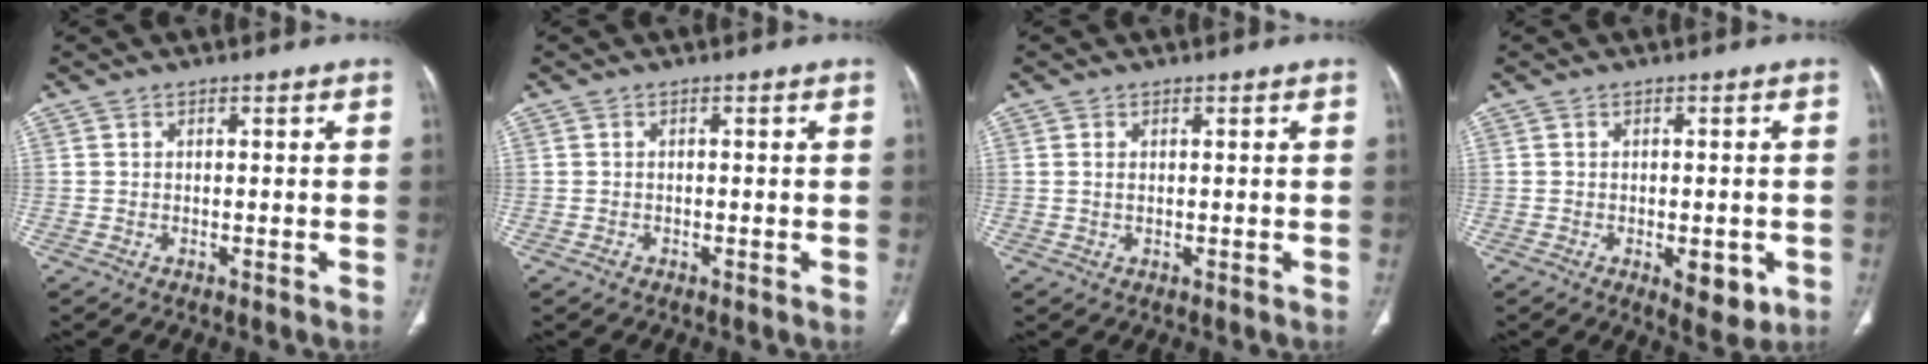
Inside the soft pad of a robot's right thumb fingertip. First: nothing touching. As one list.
[{"total": 0.6, "force": [-0.4, 0.5, 0.2], "torque": [-0.003, 0.002, -0.007]}, {"total": 0.9, "force": [0.2, 0.5, 0.7], "torque": [-0.019, 0.001, 0.008]}, {"total": 6.0, "force": [-1.9, 2.9, 5.0], "torque": [-0.052, -0.005, -0.015]}]